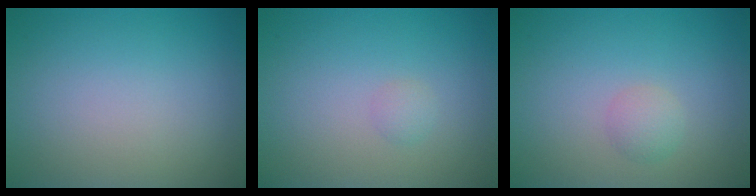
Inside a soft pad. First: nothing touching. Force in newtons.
{"total": 0.7, "press": 0.7, "slide": 0.0}
{"total": 1.4, "press": 1.4, "slide": 0.0}